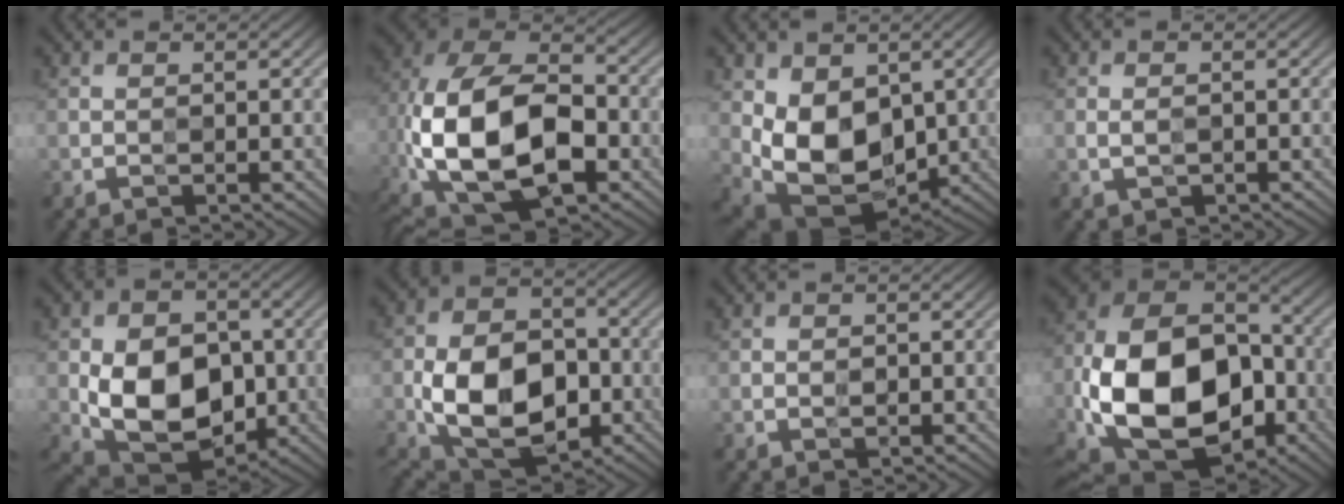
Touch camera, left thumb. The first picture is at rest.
{"total": 20.1, "force": [-4.4, 12.6, 15.0], "torque": [-0.343, -0.027, -0.074]}
{"total": 10.0, "force": [0.5, 6.9, 7.1], "torque": [-0.150, -0.025, 0.014]}
{"total": 1.7, "force": [-0.4, 1.0, 1.3], "torque": [-0.031, -0.003, -0.008]}
{"total": 13.1, "force": [-2.4, 8.9, 9.3], "torque": [-0.172, -0.027, -0.043]}
{"total": 13.7, "force": [-4.3, 8.6, 9.8], "torque": [-0.204, -0.021, -0.084]}
{"total": 0.7, "force": [-0.2, 0.5, 0.4], "torque": [-0.004, -0.002, -0.004]}
{"total": 19.7, "force": [-5.0, 13.1, 13.8], "torque": [-0.299, -0.035, -0.080]}